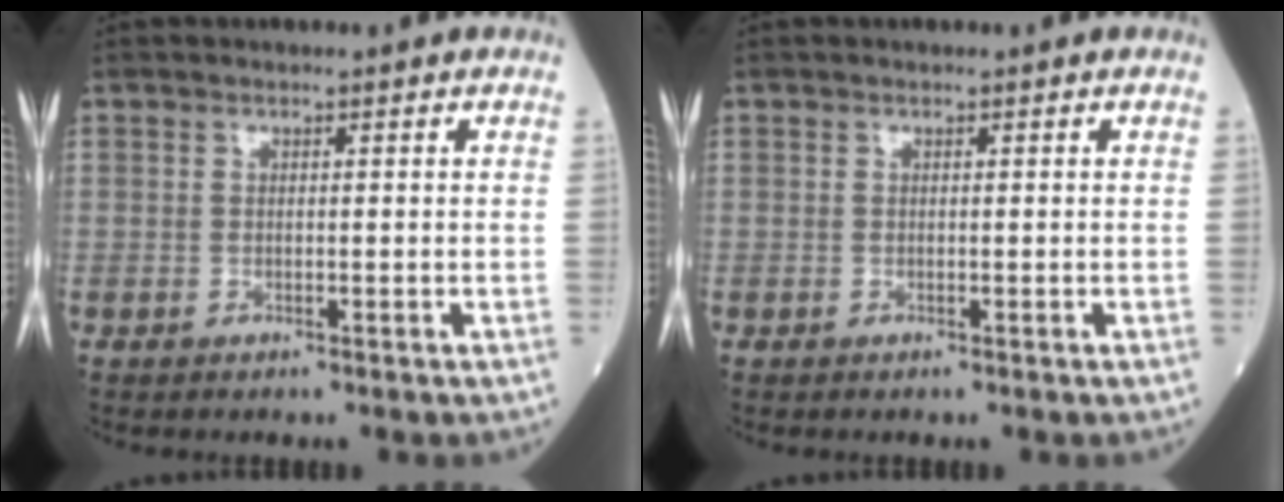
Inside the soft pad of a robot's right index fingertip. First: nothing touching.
{"total": 0.0}